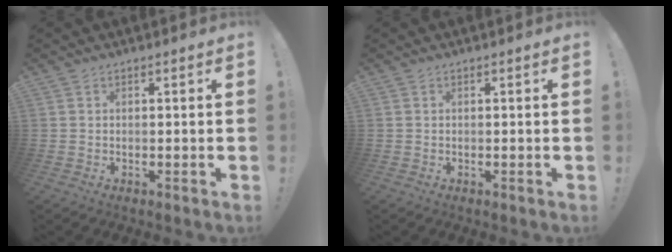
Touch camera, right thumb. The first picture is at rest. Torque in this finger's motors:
{"motor_torque": [-0.01, -0.01, 0.05, -0.05, 0.00]}